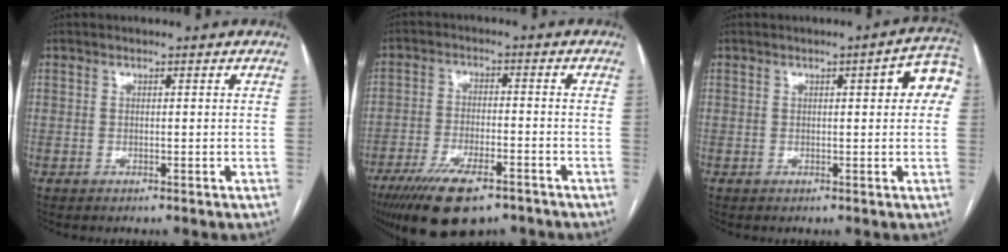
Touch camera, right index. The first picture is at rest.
{"total": 12.8, "force": [-9.0, 4.0, 8.2], "torque": [-0.146, -0.017, -0.147]}
{"total": 5.6, "force": [1.4, 1.3, 5.2], "torque": [-0.054, 0.017, 0.008]}